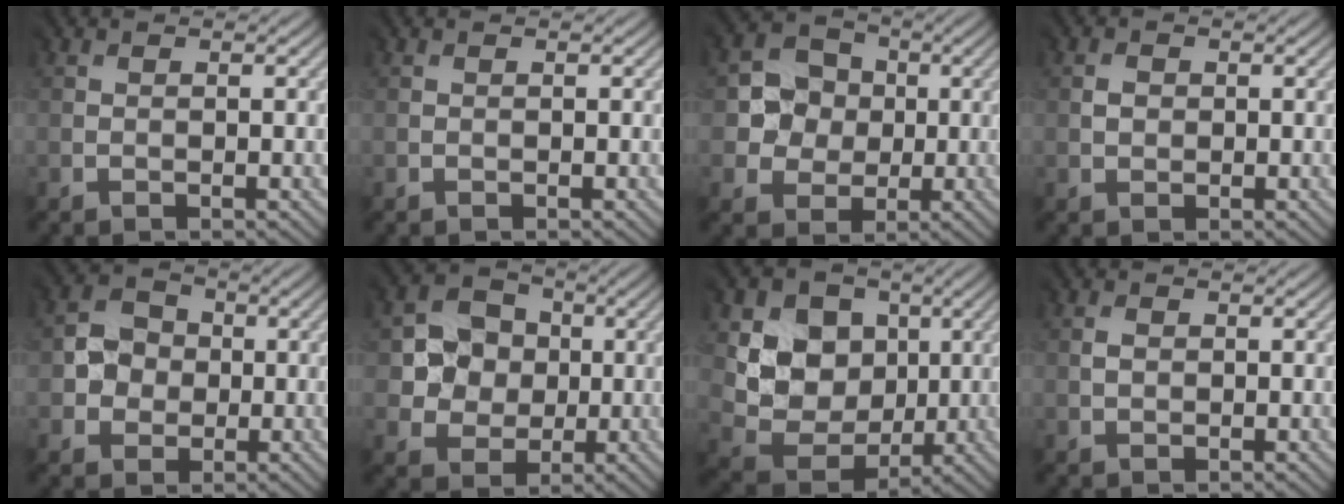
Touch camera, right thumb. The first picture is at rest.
{"total": 0.0}
{"total": 5.0, "force": [0.7, 4.9, 0.8], "torque": [-0.016, 0.008, 0.001]}
{"total": 1.2, "force": [0.3, 1.1, -0.1], "torque": [0.002, -0.002, 0.006]}
{"total": 3.9, "force": [-0.3, 3.8, 0.6], "torque": [-0.013, 0.006, -0.013]}
{"total": 5.8, "force": [0.9, 5.6, 1.4], "torque": [-0.031, 0.006, 0.006]}
{"total": 9.3, "force": [2.7, 8.1, 3.8], "torque": [-0.088, -0.012, 0.042]}
{"total": 1.0, "force": [0.5, 0.9, 0.2], "torque": [-0.002, -0.001, 0.010]}